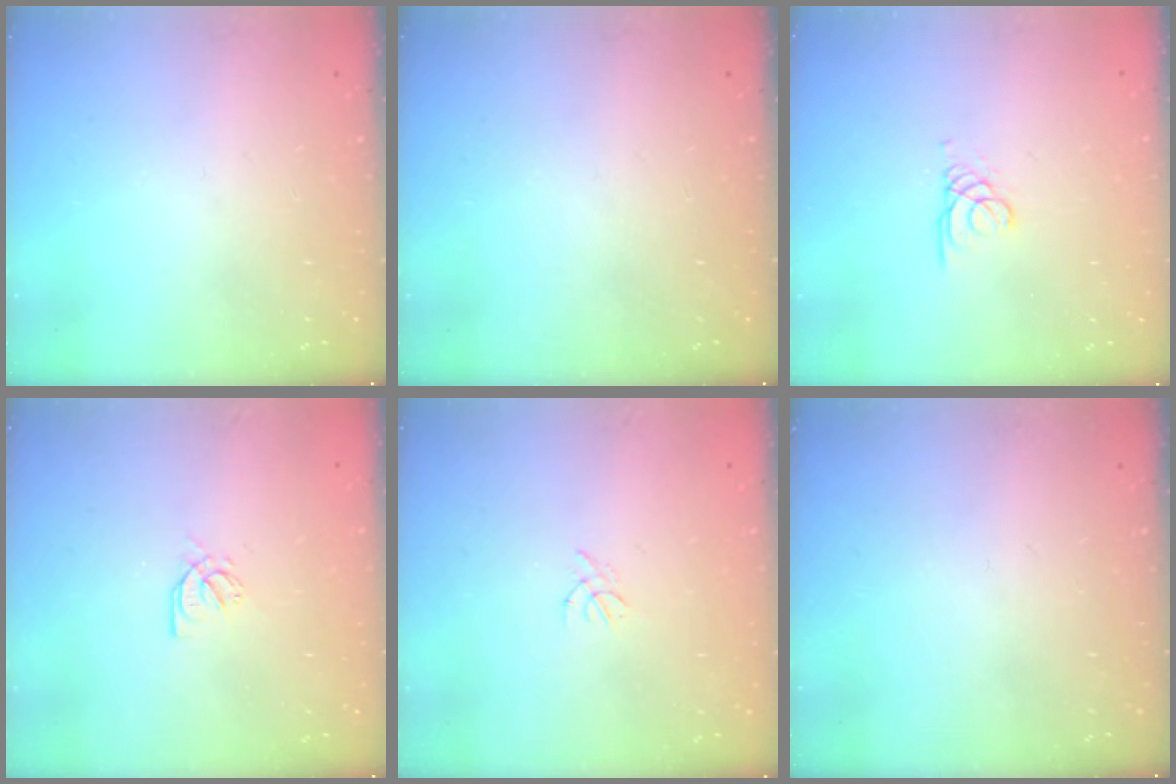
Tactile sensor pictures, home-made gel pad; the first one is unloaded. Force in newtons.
{"total": 0.0}
{"total": 1.7, "press": 1.7, "slide": 0.1}
{"total": 3.5, "press": 3.5, "slide": 0.2}
{"total": 0.8, "press": 0.7, "slide": 0.3}
{"total": 0.0}